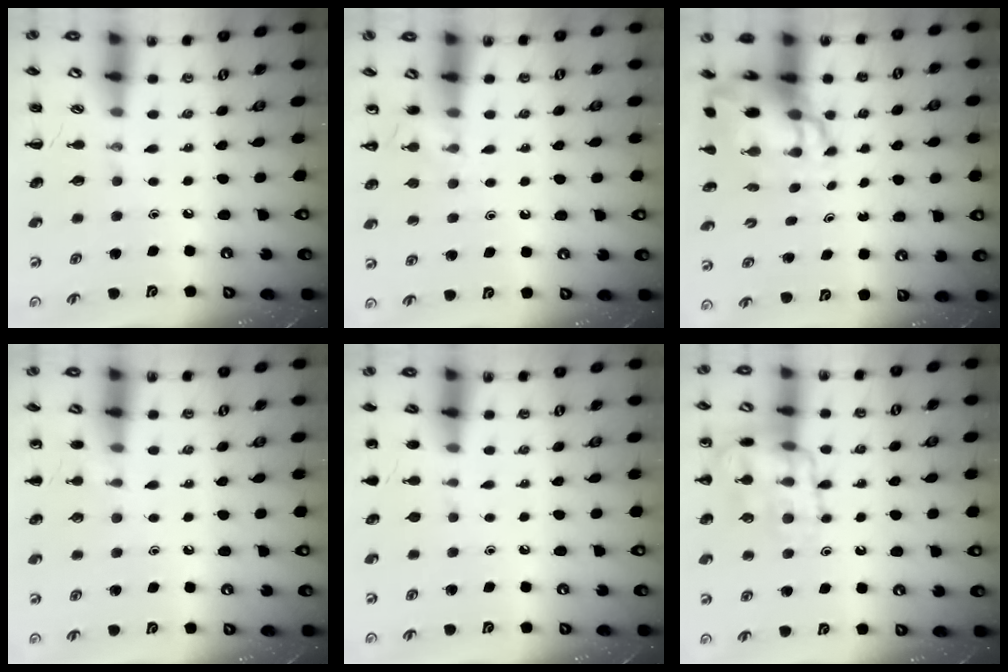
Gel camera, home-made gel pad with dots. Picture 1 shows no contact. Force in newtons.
{"total": 6.3, "press": 6.0, "slide": 2.1}
{"total": 8.3, "press": 8.0, "slide": 2.2}
{"total": 4.7, "press": 4.5, "slide": 1.3}
{"total": 1.1, "press": 1.0, "slide": 0.2}
{"total": 16.0, "press": 15.9, "slide": 1.3}